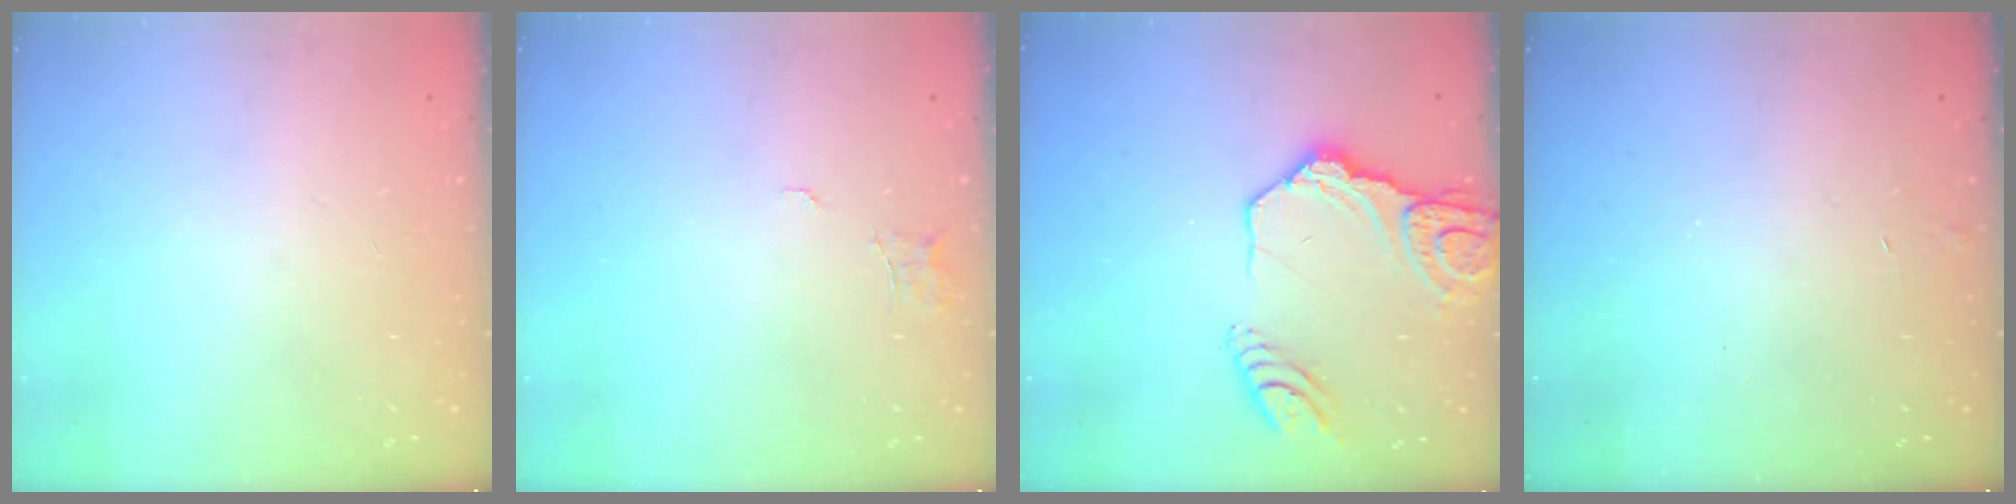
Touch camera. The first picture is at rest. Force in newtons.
{"total": 4.5, "press": 4.5, "slide": 0.3}
{"total": 16.5, "press": 16.4, "slide": 1.9}
{"total": 4.3, "press": 4.2, "slide": 0.4}